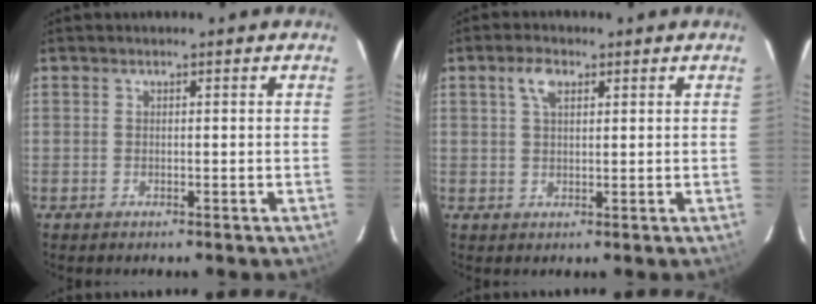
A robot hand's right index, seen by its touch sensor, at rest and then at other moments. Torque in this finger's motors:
{"motor_torque": [0.24, 0.10, 0.08, 0.05]}